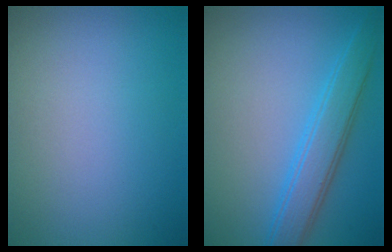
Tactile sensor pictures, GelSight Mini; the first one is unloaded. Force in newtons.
{"total": 4.0, "press": 4.0, "slide": 0.1}